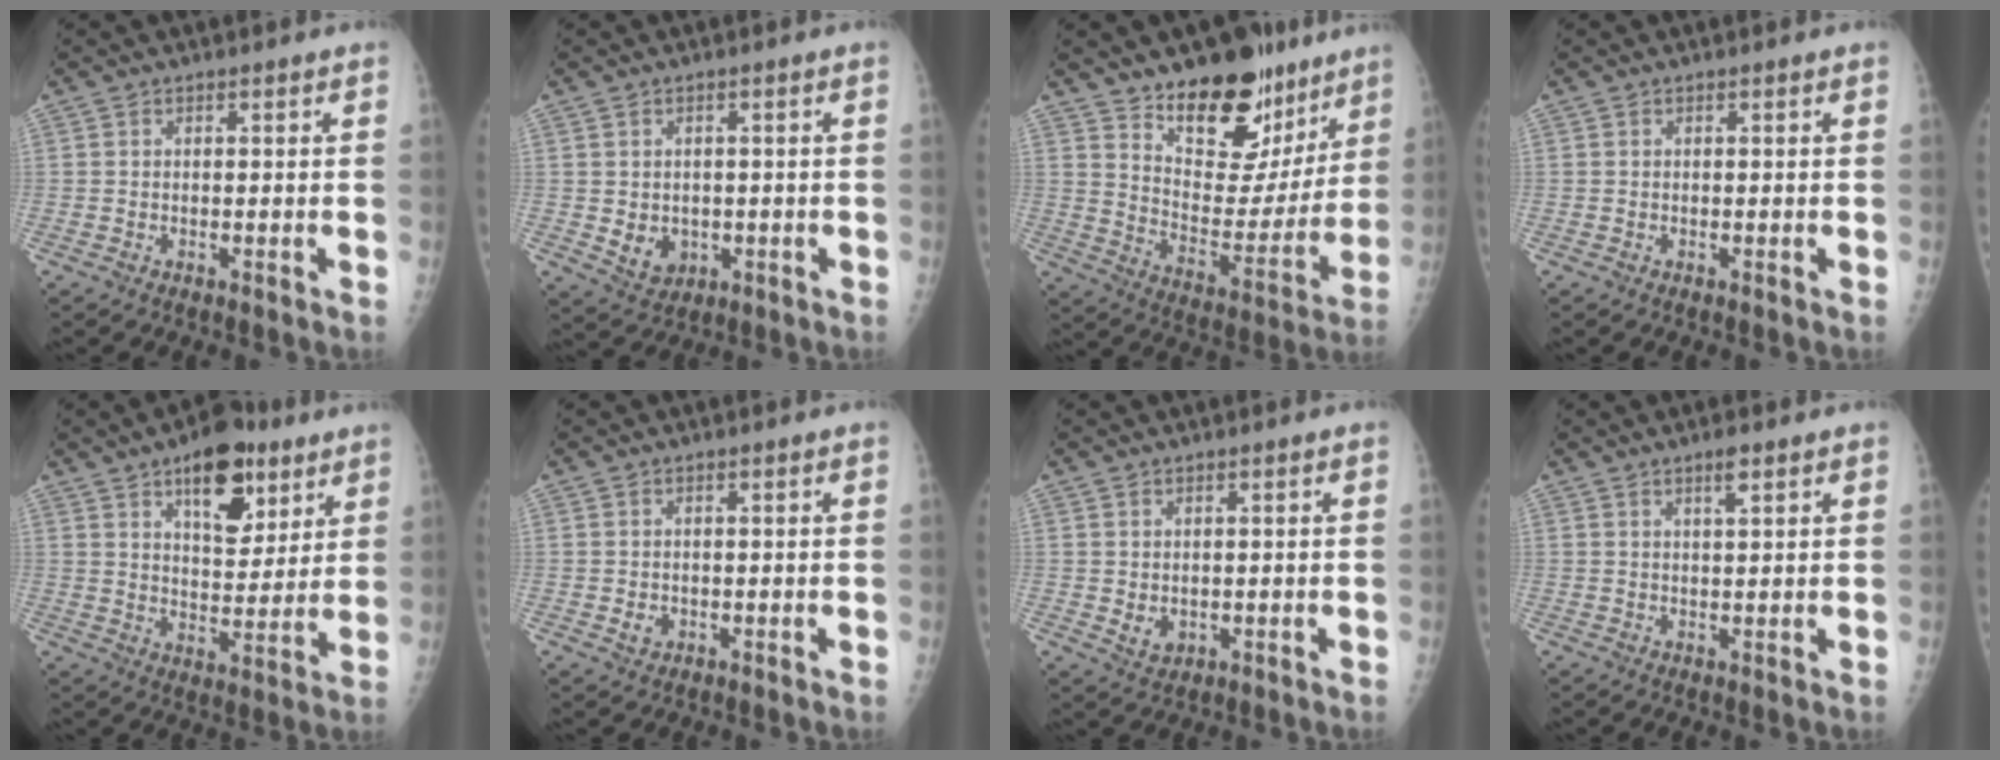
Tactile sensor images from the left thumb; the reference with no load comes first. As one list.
[{"total": 4.8, "force": [-0.5, 4.1, 2.5], "torque": [-0.022, -0.003, 0.007]}, {"total": 21.4, "force": [14.7, 11.1, 11.0], "torque": [-0.103, -0.097, 0.228]}, {"total": 0.0}, {"total": 14.5, "force": [8.1, 7.3, 9.6], "torque": [-0.098, -0.037, 0.121]}, {"total": 1.8, "force": [-0.2, 1.5, 0.9], "torque": [-0.008, 0.000, 0.003]}, {"total": 2.8, "force": [0.1, 2.2, 1.7], "torque": [-0.020, -0.006, 0.011]}, {"total": 2.7, "force": [1.7, 0.6, 2.0], "torque": [-0.029, -0.009, 0.027]}]